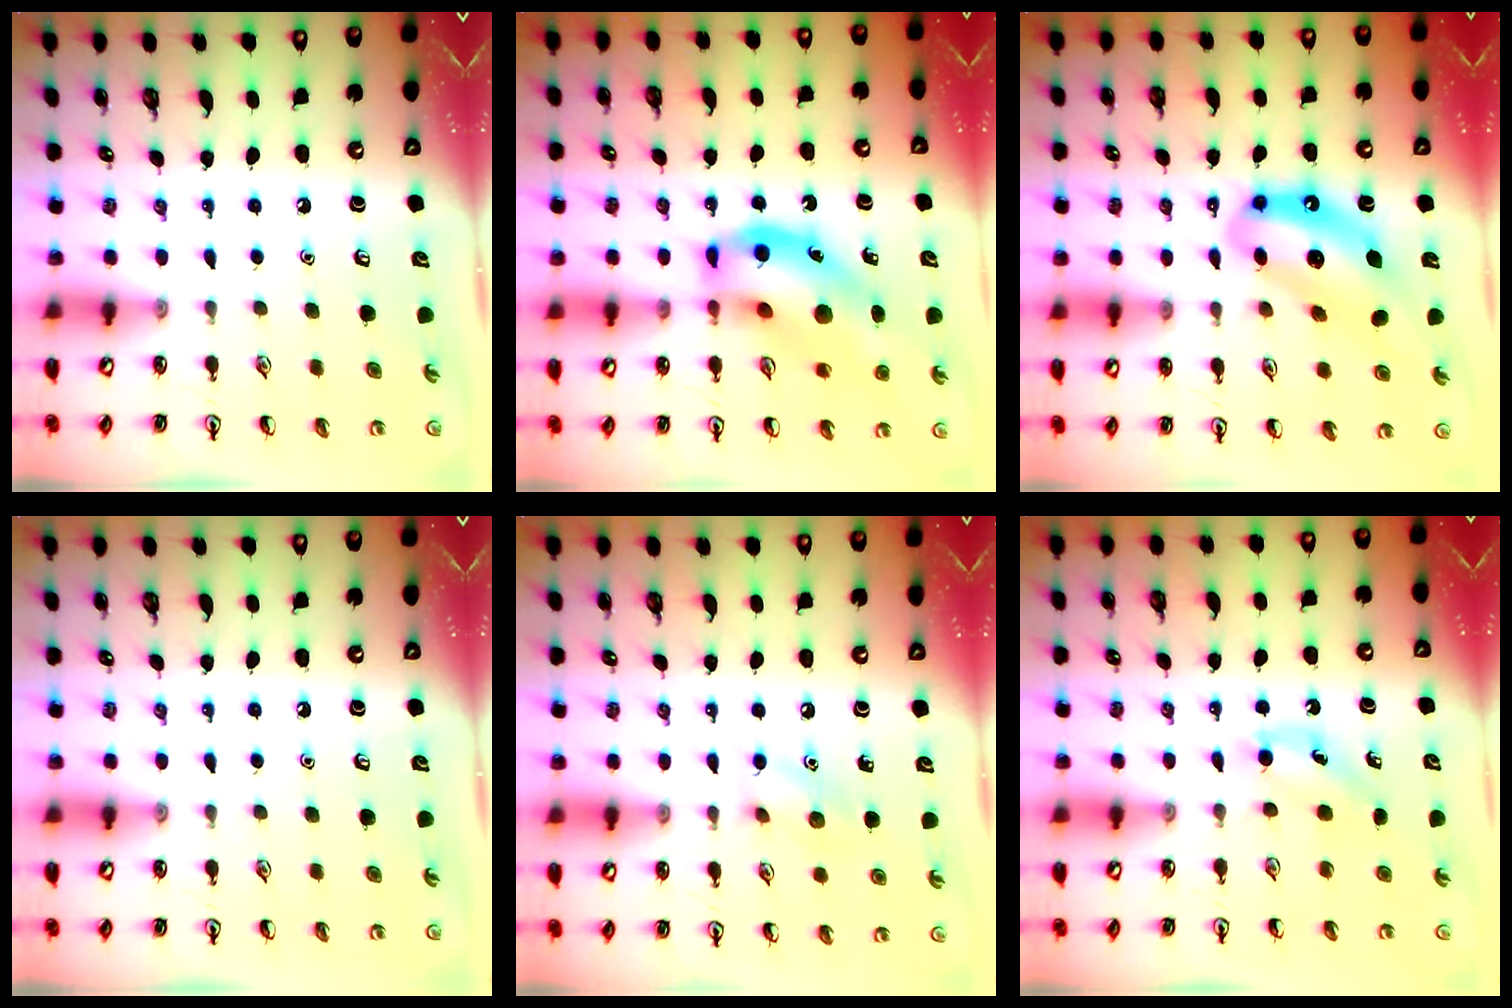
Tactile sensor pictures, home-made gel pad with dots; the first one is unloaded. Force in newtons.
{"total": 17.4, "press": 17.1, "slide": 3.0}
{"total": 11.5, "press": 10.9, "slide": 3.8}
{"total": 0.0}
{"total": 6.6, "press": 6.5, "slide": 1.4}
{"total": 4.3, "press": 4.1, "slide": 1.4}